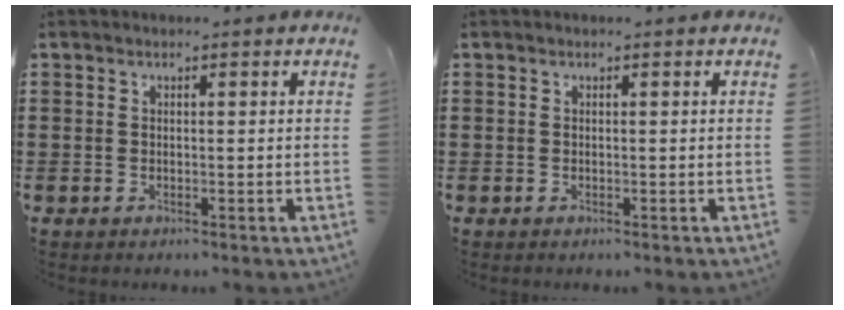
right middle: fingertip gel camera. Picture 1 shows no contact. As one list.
[{"total": 0.0}]